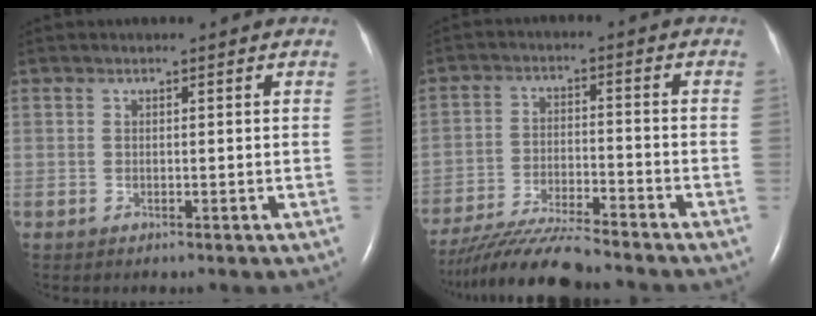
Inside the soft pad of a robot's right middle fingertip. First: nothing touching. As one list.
[{"total": 11.8, "force": [-10.7, 0.4, 5.0], "torque": [-0.088, -0.023, -0.186]}]